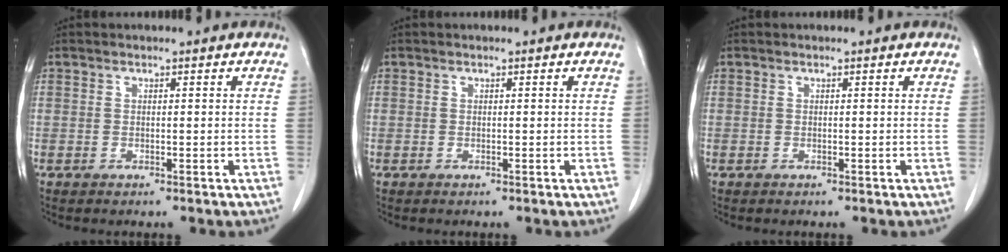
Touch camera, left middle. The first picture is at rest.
{"total": 0.0}
{"total": 0.0}